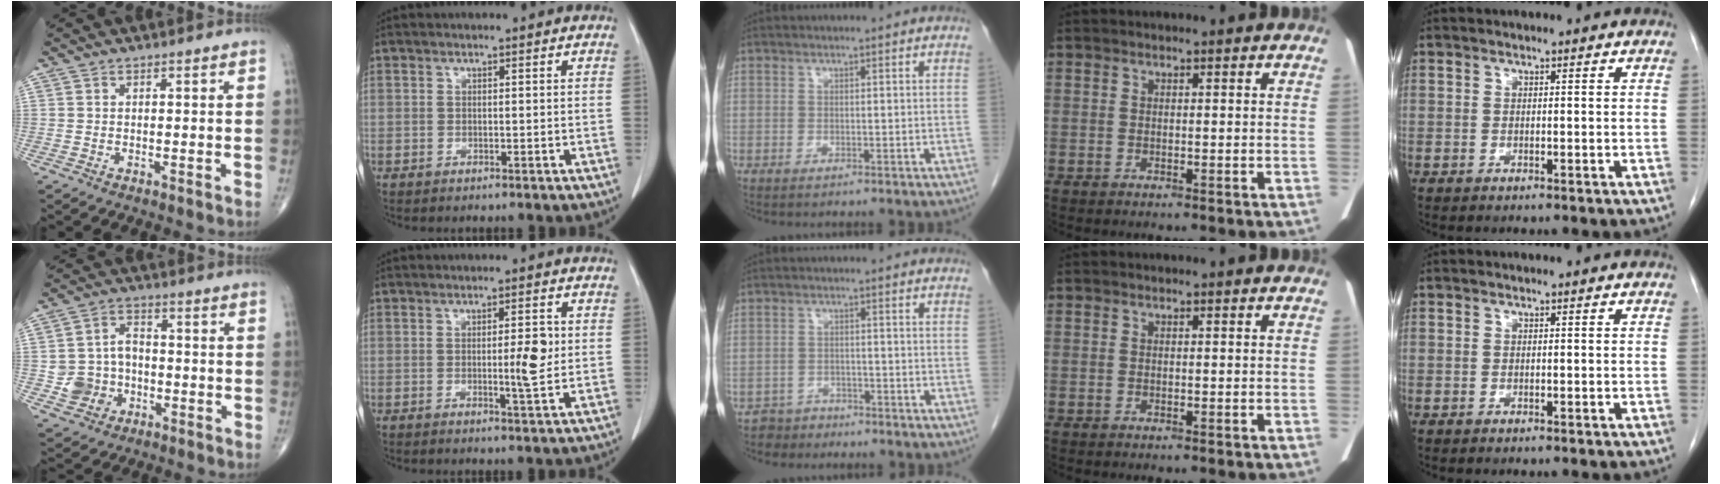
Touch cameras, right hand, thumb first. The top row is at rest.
{"thumb": {"total": 7.8, "force": [-2.3, 6.8, 3.0], "torque": [-0.028, 0.025, -0.039]}, "index": {"total": 4.2, "force": [0.0, 0.5, 4.2], "torque": [-0.065, -0.002, 0.001]}, "middle": {"total": 2.7, "force": [-2.1, 1.5, -0.8], "torque": [0.013, 0.007, -0.037]}}